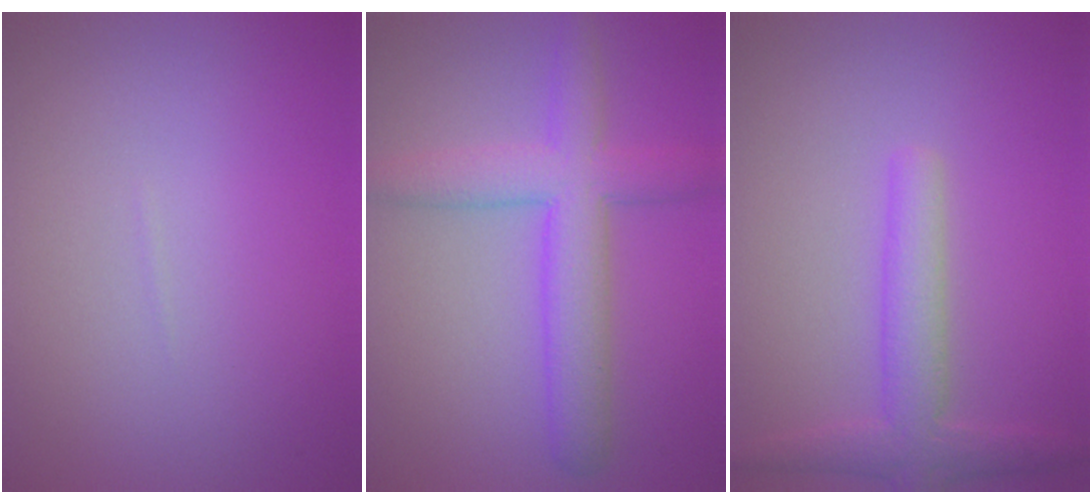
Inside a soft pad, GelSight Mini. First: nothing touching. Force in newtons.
{"total": 5.5, "press": 5.5, "slide": 0.2}
{"total": 3.5, "press": 3.5, "slide": 0.2}